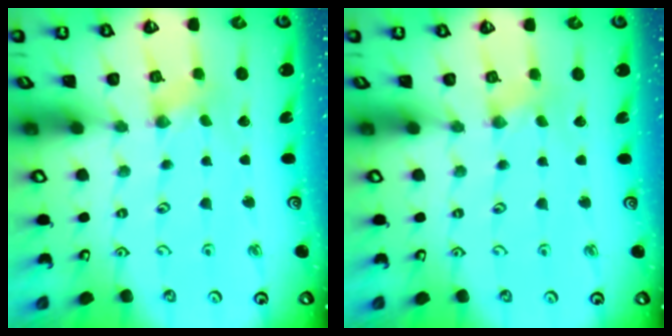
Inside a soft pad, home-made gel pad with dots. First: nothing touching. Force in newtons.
{"total": 1.4, "press": 1.4, "slide": 0.3}